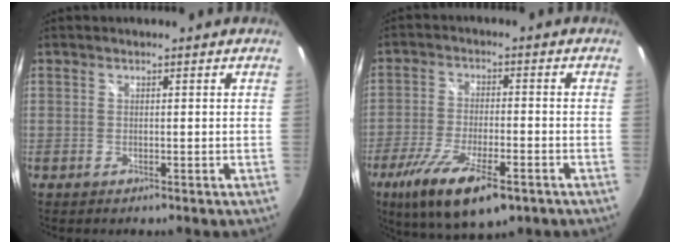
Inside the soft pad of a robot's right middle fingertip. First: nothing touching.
{"total": 14.4, "force": [-8.5, 4.4, 10.8], "torque": [-0.222, -0.046, -0.149]}